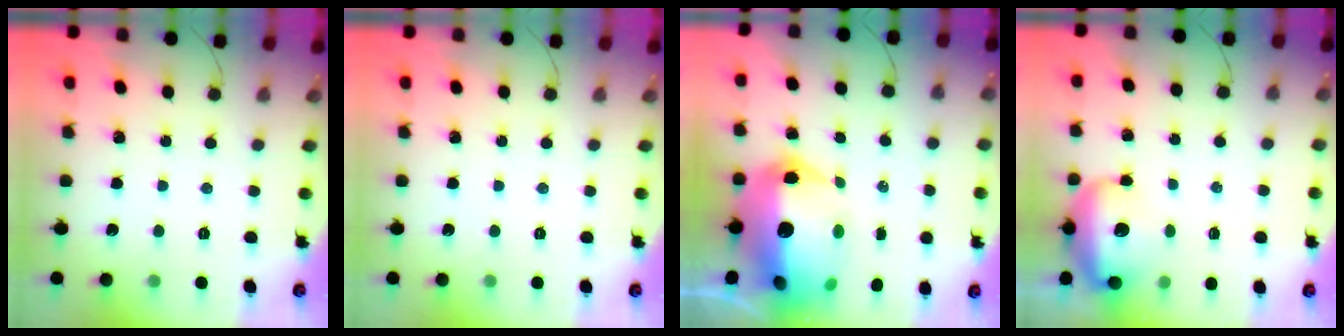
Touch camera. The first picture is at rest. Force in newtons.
{"total": 0.0}
{"total": 25.4, "press": 23.2, "slide": 10.3}
{"total": 20.7, "press": 17.4, "slide": 11.3}